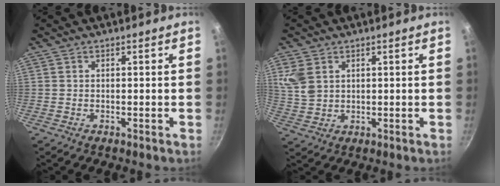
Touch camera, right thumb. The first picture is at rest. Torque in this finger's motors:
{"motor_torque": [0.97, 1.48, 0.92, 0.31, 0.05]}